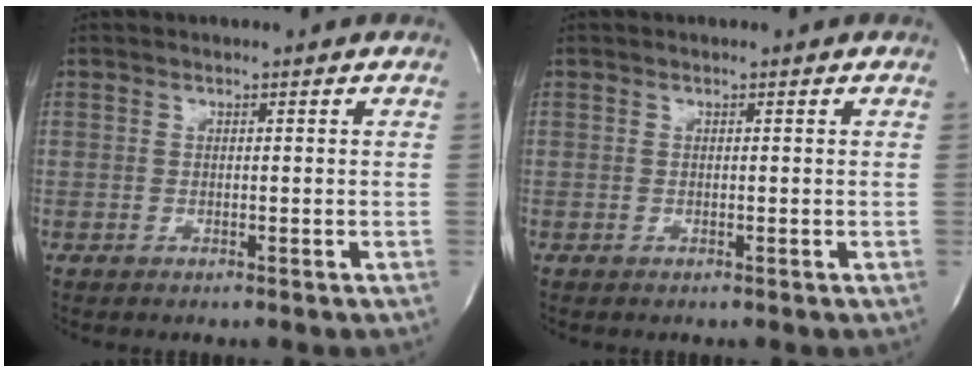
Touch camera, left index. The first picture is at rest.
{"total": 0.0}